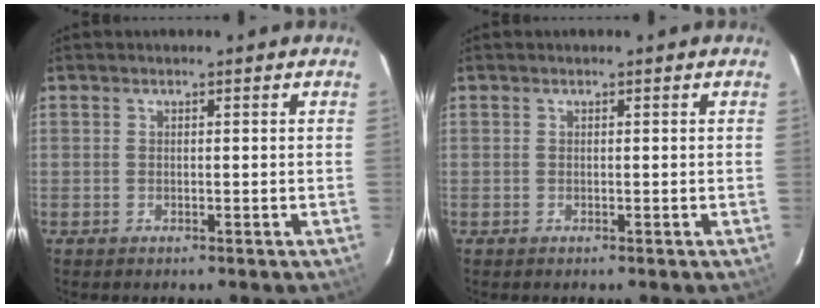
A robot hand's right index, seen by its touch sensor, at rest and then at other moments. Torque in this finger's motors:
{"motor_torque": [0.00, 0.00, 0.01, 0.00]}